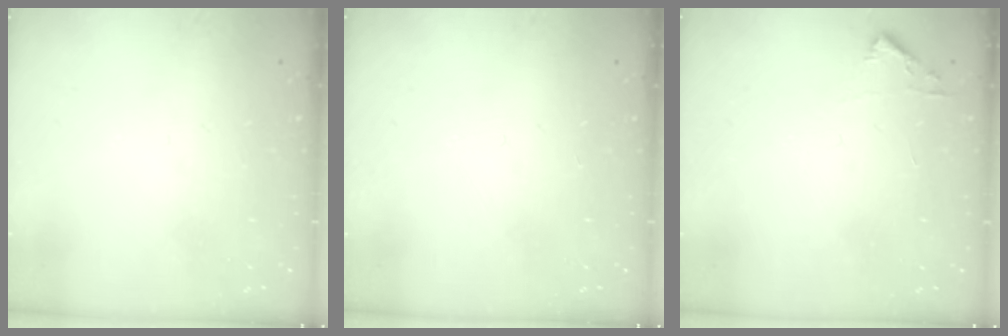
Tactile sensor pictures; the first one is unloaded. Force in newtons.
{"total": 0.0}
{"total": 3.3, "press": 3.3, "slide": 0.4}